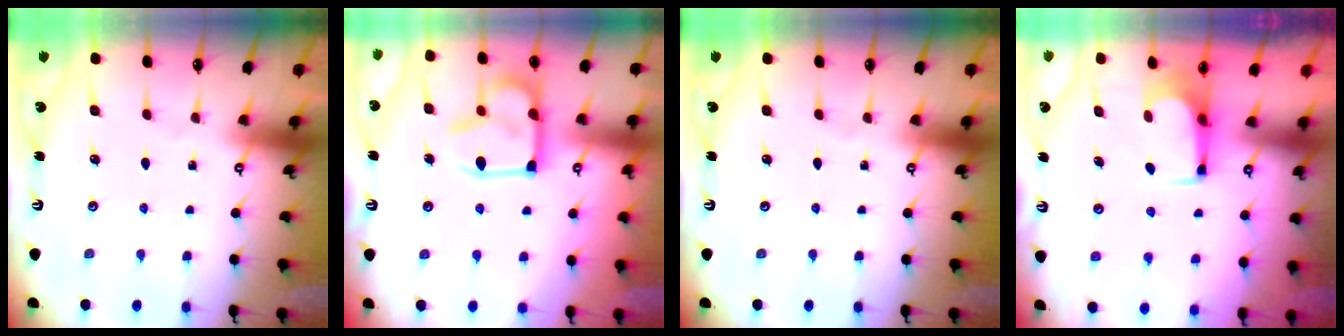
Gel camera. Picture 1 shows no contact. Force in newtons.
{"total": 16.9, "press": 16.8, "slide": 1.2}
{"total": 0.0}
{"total": 3.7, "press": 3.7, "slide": 0.3}